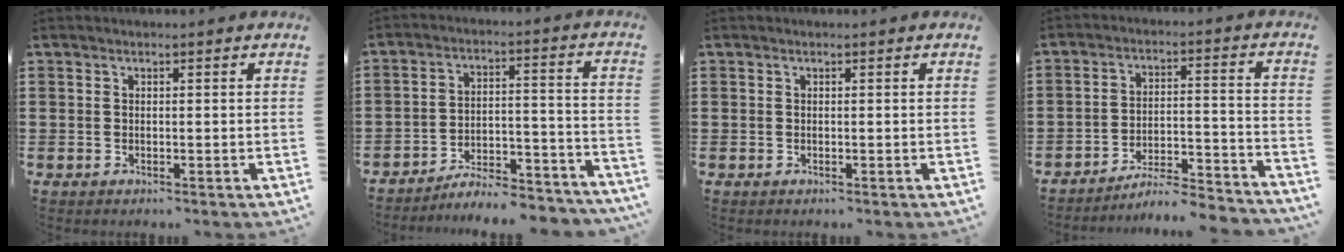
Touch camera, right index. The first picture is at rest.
{"total": 6.5, "force": [-6.2, 0.8, 1.8], "torque": [-0.025, 0.010, -0.121]}
{"total": 0.0}
{"total": 5.9, "force": [-5.6, 0.3, 2.1], "torque": [-0.032, -0.003, -0.109]}